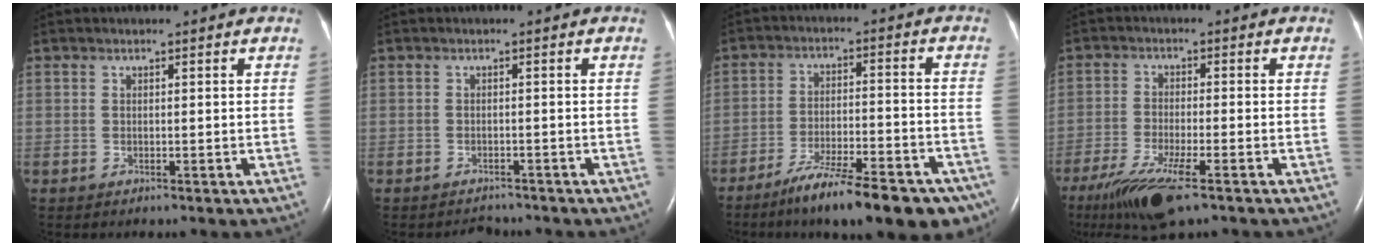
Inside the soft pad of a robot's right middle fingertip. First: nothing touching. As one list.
[{"total": 2.0, "force": [-1.8, 0.6, 0.0], "torque": [-0.003, -0.005, -0.024]}, {"total": 17.7, "force": [-13.3, 3.9, 11.0], "torque": [-0.115, 0.007, -0.199]}, {"total": 9.6, "force": [-6.3, 1.2, 7.2], "torque": [-0.136, -0.027, -0.108]}]